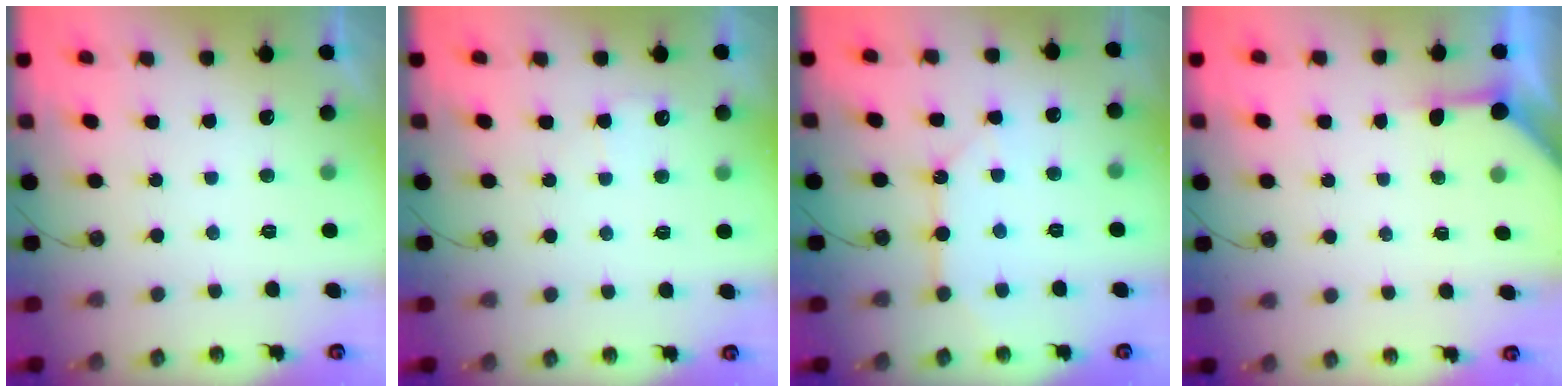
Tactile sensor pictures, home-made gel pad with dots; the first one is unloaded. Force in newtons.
{"total": 3.8, "press": 3.7, "slide": 0.4}
{"total": 9.9, "press": 9.9, "slide": 0.9}
{"total": 3.7, "press": 3.7, "slide": 0.4}